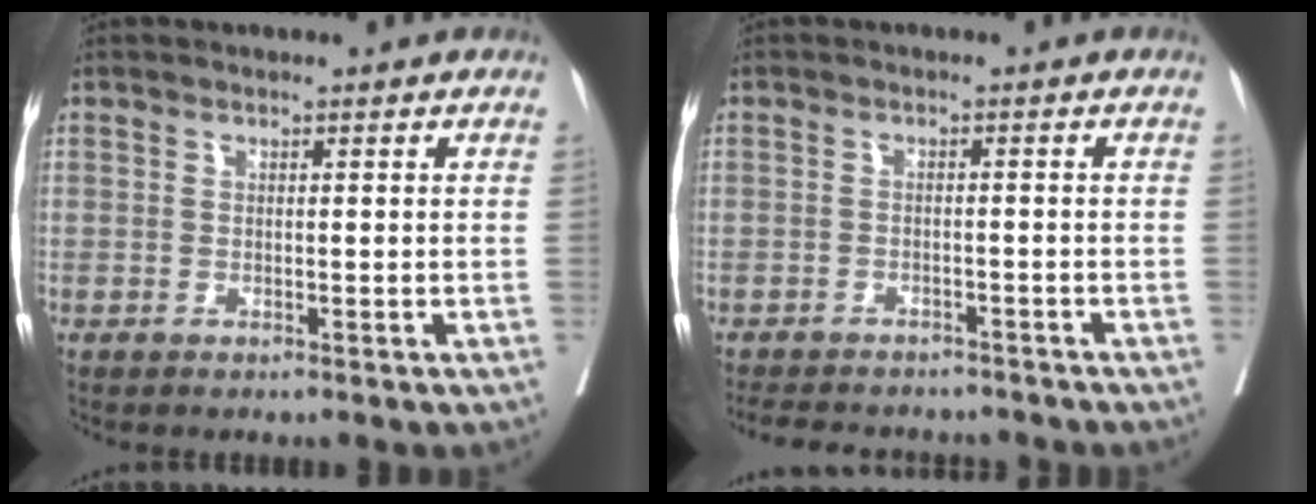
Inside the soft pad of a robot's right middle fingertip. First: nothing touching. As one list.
[{"total": 10.0, "force": [-9.0, 3.4, 2.7], "torque": [-0.051, 0.001, -0.114]}]